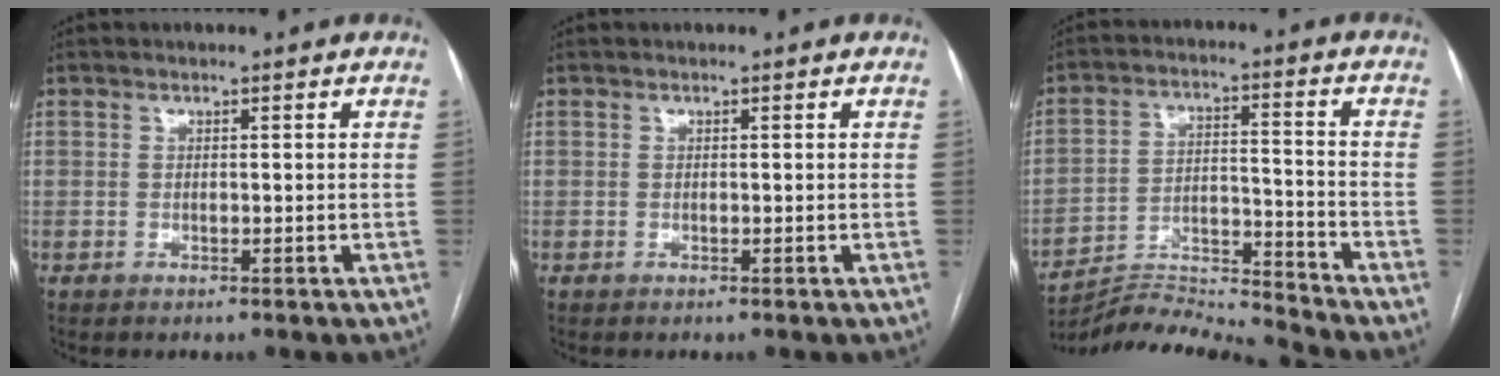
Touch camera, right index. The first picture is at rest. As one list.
[{"total": 0.0}, {"total": 11.5, "force": [-11.1, -3.0, 0.4], "torque": [-0.011, 0.025, -0.200]}]